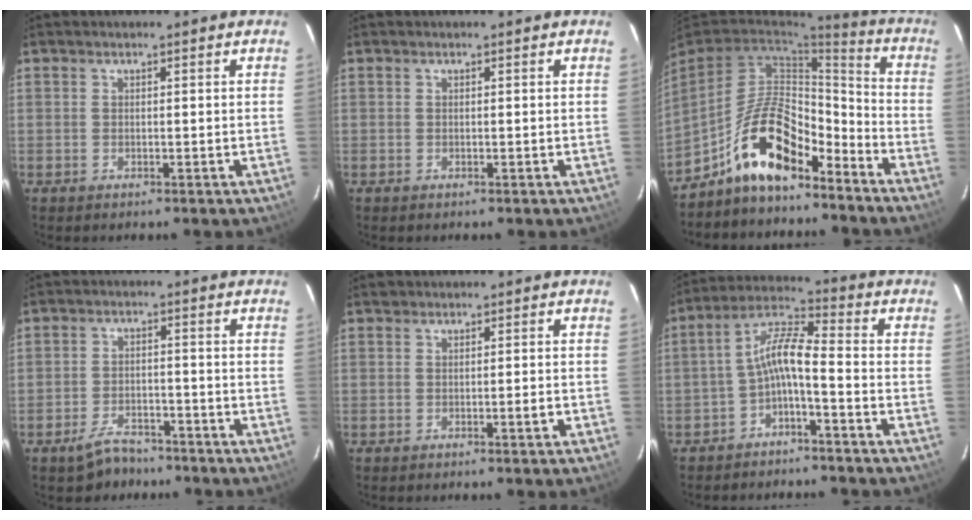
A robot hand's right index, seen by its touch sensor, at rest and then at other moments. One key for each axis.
{"total": 0.0}
{"total": 13.9, "fx": -9.8, "fy": 5.1, "fz": 8.5, "tx": -0.171, "ty": 0.020, "tz": -0.175}
{"total": 5.3, "fx": -4.2, "fy": 2.9, "fz": 1.1, "tx": -0.038, "ty": 0.011, "tz": -0.058}
{"total": 0.7, "fx": -0.3, "fy": 0.2, "fz": 0.6, "tx": -0.009, "ty": 0.000, "tz": -0.006}
{"total": 6.9, "fx": -3.2, "fy": 1.2, "fz": 5.9, "tx": -0.145, "ty": 0.021, "tz": -0.062}